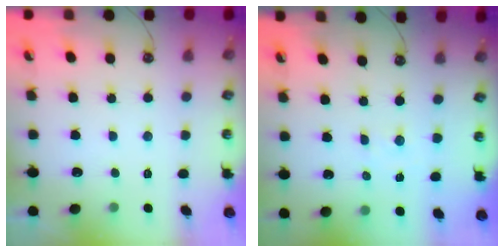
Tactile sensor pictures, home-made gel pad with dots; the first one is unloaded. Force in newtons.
{"total": 2.3, "press": 2.3, "slide": 0.3}